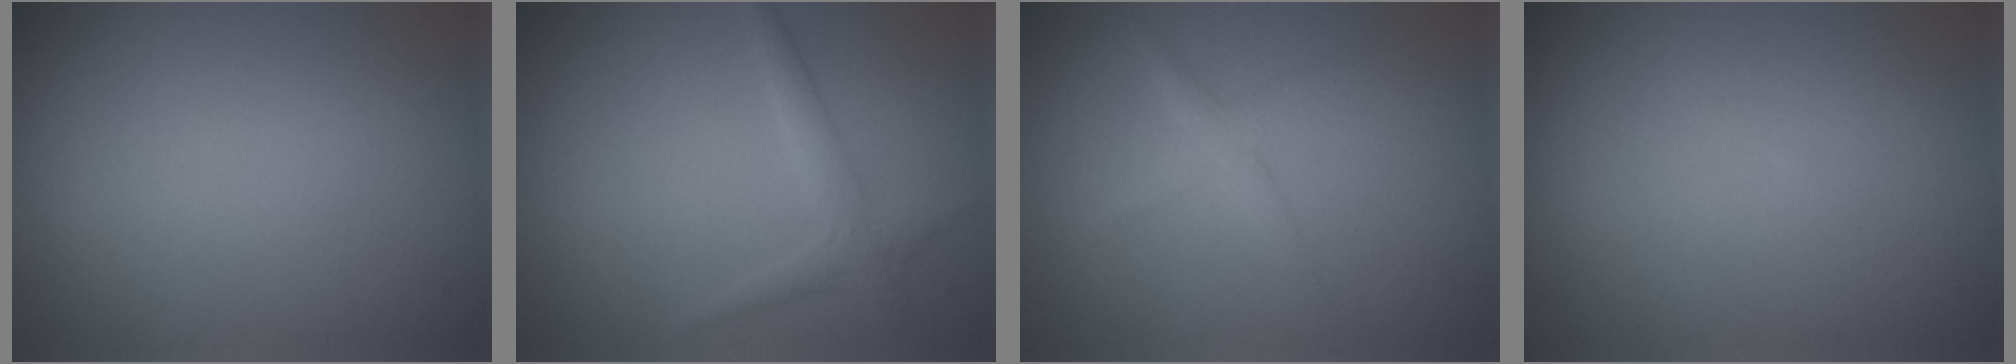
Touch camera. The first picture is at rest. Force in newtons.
{"total": 1.9, "press": 1.9, "slide": 0.2}
{"total": 1.6, "press": 1.6, "slide": 0.1}
{"total": 0.0}